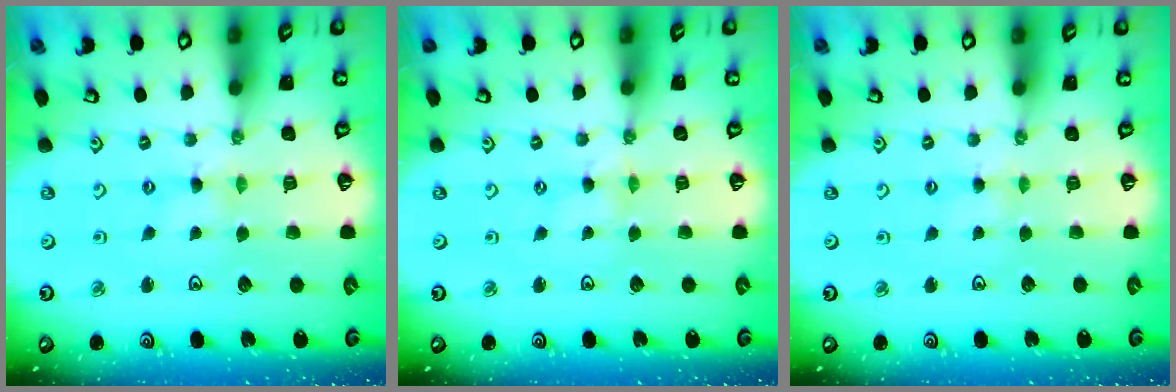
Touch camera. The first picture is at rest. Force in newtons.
{"total": 0.0}
{"total": 2.3, "press": 2.3, "slide": 0.4}